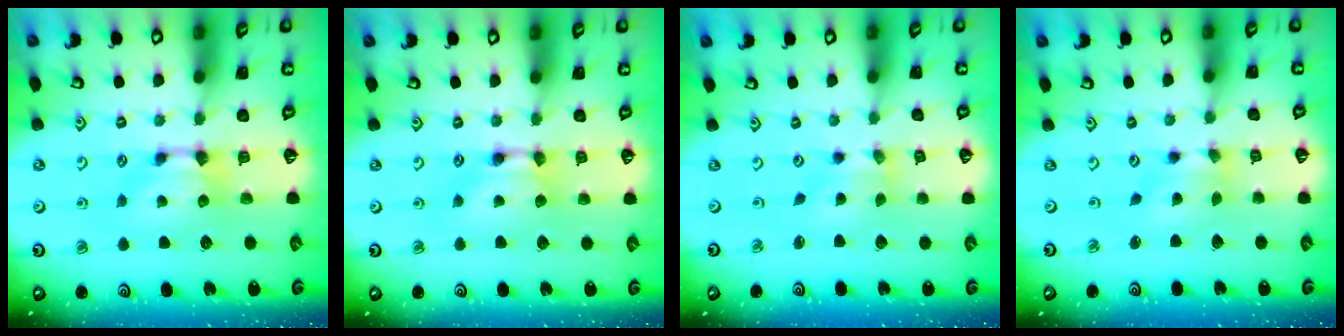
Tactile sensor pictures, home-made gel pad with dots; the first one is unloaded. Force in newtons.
{"total": 1.7, "press": 1.7, "slide": 0.1}
{"total": 1.0, "press": 0.2, "slide": 0.9}
{"total": 2.1, "press": 1.6, "slide": 1.3}